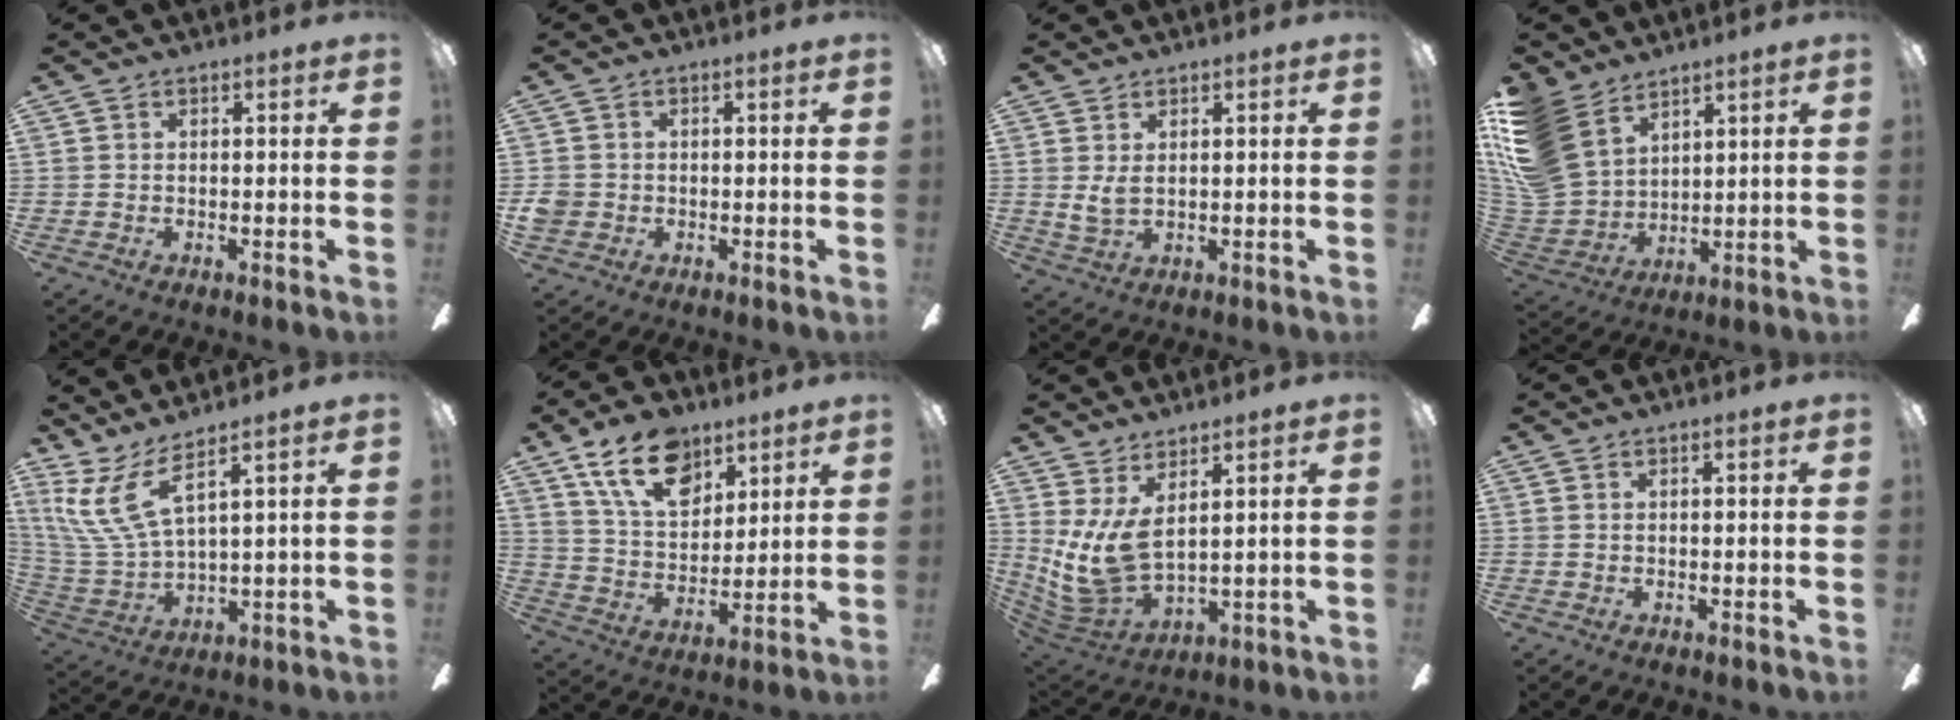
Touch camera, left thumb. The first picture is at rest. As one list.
[{"total": 3.0, "force": [-0.4, 2.8, 1.1], "torque": [-0.012, 0.002, -0.006]}, {"total": 3.3, "force": [1.3, 1.7, 2.5], "torque": [-0.057, 0.000, 0.022]}, {"total": 18.2, "force": [9.8, 12.2, 9.3], "torque": [-0.228, -0.044, 0.187]}, {"total": 13.4, "force": [6.6, 5.1, 10.4], "torque": [-0.235, -0.027, 0.122]}, {"total": 16.5, "force": [10.2, 9.3, 9.1], "torque": [-0.155, -0.036, 0.189]}, {"total": 10.7, "force": [3.9, 5.4, 8.4], "torque": [-0.206, -0.032, 0.078]}, {"total": 0.0}]